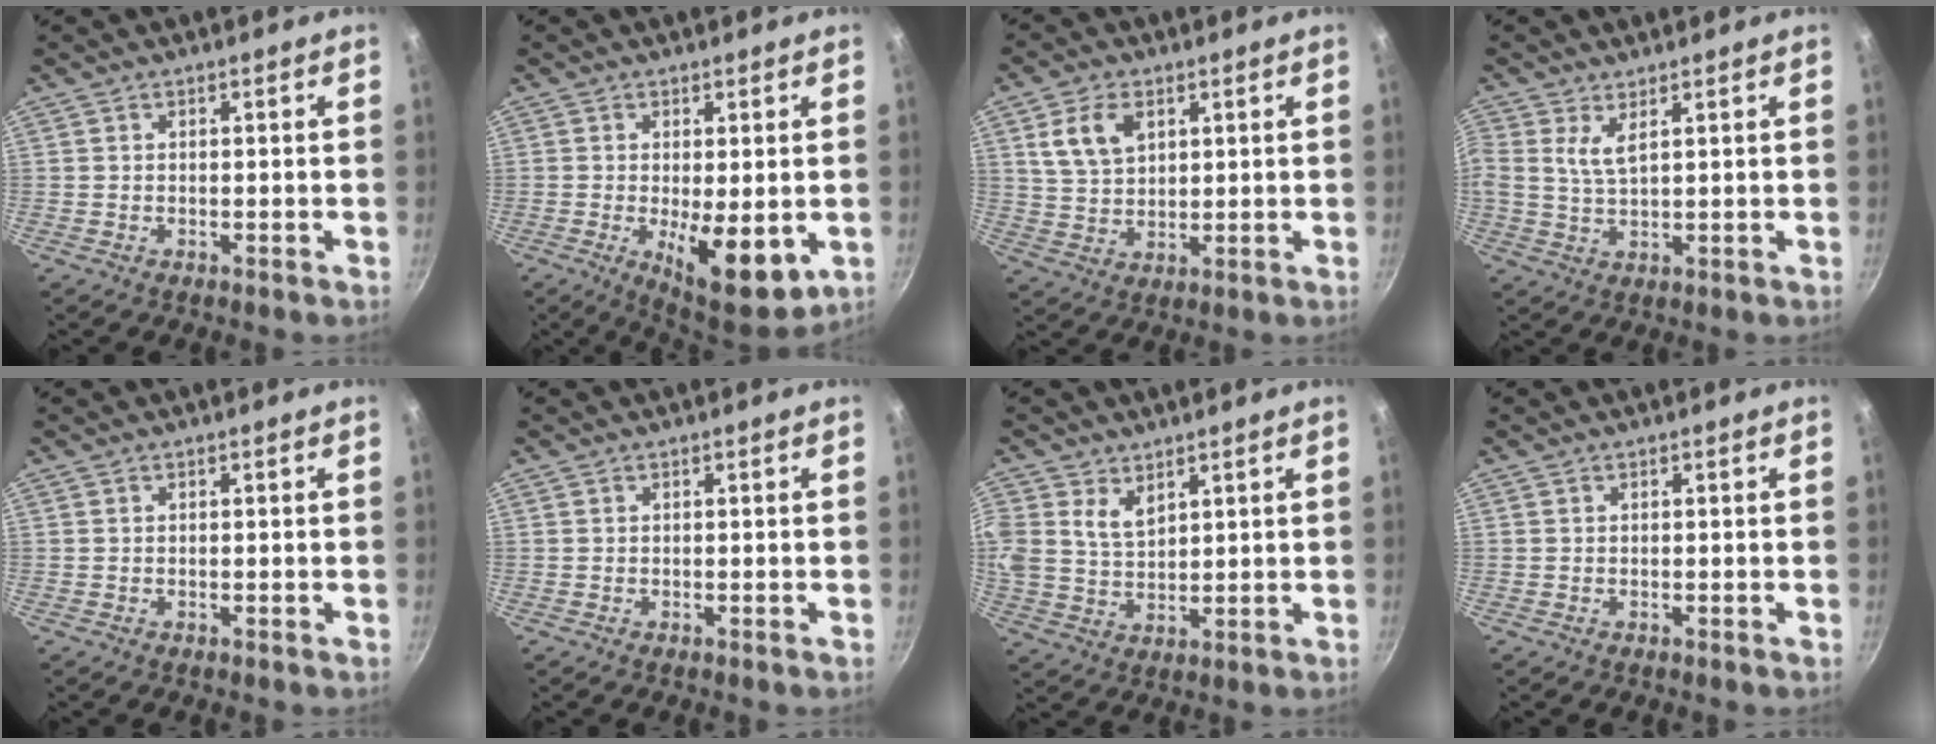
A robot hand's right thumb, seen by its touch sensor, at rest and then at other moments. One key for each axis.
{"total": 11.6, "fx": -2.6, "fy": 4.5, "fz": 10.4, "tx": -0.143, "ty": -0.025, "tz": -0.023}
{"total": 8.1, "fx": 3.4, "fy": 5.2, "fz": 5.3, "tx": -0.089, "ty": -0.010, "tz": 0.070}
{"total": 3.8, "fx": 1.7, "fy": 1.4, "fz": 3.1, "tx": -0.067, "ty": -0.006, "tz": 0.042}
{"total": 0.0}
{"total": 0.0}
{"total": 7.6, "fx": 3.8, "fy": 5.0, "fz": 4.4, "tx": -0.073, "ty": -0.016, "tz": 0.085}
{"total": 0.0}